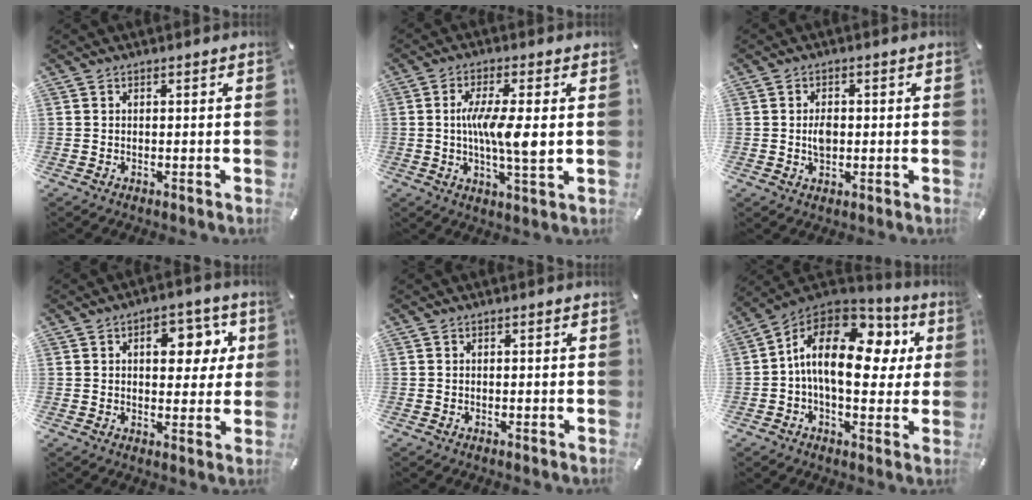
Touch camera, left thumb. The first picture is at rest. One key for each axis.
{"total": 10.0, "fx": 0.5, "fy": 1.9, "fz": 9.8, "tx": -0.180, "ty": -0.010, "tz": 0.002}
{"total": 3.4, "fx": -0.1, "fy": 2.4, "fz": 2.4, "tx": -0.040, "ty": -0.005, "tz": -0.008}
{"total": 9.9, "fx": 3.0, "fy": 6.4, "fz": 7.0, "tx": -0.078, "ty": -0.008, "tz": 0.040}
{"total": 0.0}
{"total": 19.0, "fx": 3.9, "fy": 11.0, "fz": 15.0, "tx": -0.261, "ty": -0.011, "tz": 0.062}